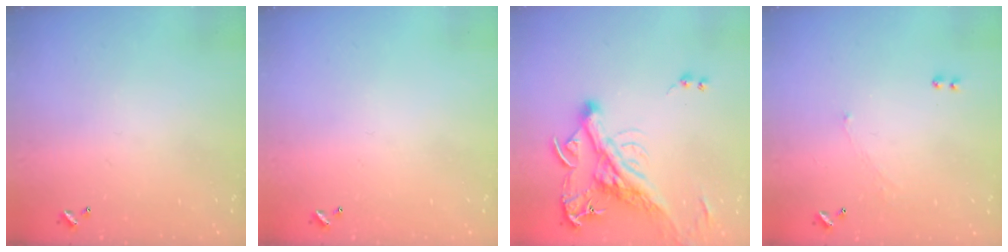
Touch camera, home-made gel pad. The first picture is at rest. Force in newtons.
{"total": 0.0}
{"total": 8.1, "press": 7.8, "slide": 2.3}
{"total": 1.0, "press": 0.7, "slide": 0.6}